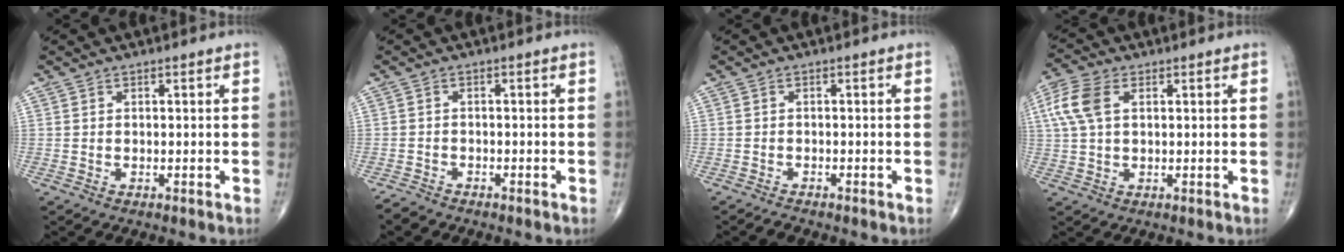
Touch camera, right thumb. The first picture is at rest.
{"total": 1.9, "force": [-1.8, 0.6, 0.0], "torque": [-0.004, -0.003, -0.037]}
{"total": 1.2, "force": [-1.1, 0.1, 0.2], "torque": [-0.005, 0.000, -0.022]}
{"total": 7.7, "force": [2.2, 4.4, 6.0], "torque": [-0.148, 0.016, 0.042]}